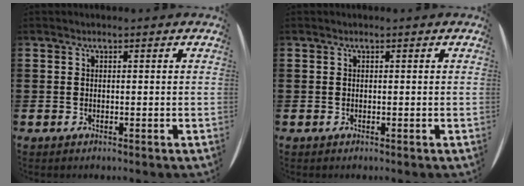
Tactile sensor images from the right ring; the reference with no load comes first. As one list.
[{"total": 0.0}]